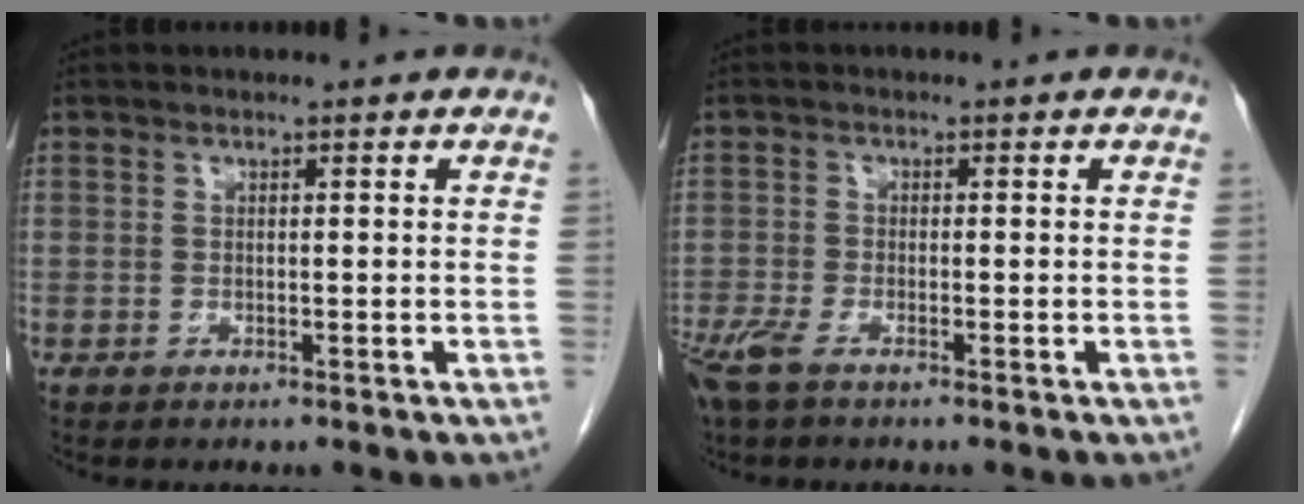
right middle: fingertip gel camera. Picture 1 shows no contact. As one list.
[{"total": 4.4, "force": [-3.1, 1.0, 2.9], "torque": [-0.068, -0.012, -0.061]}]